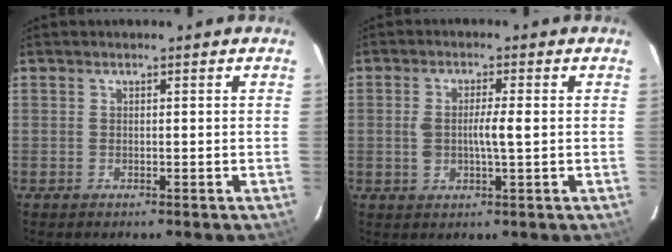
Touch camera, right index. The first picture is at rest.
{"total": 4.3, "force": [0.0, 0.6, 4.3], "torque": [-0.081, 0.001, 0.002]}